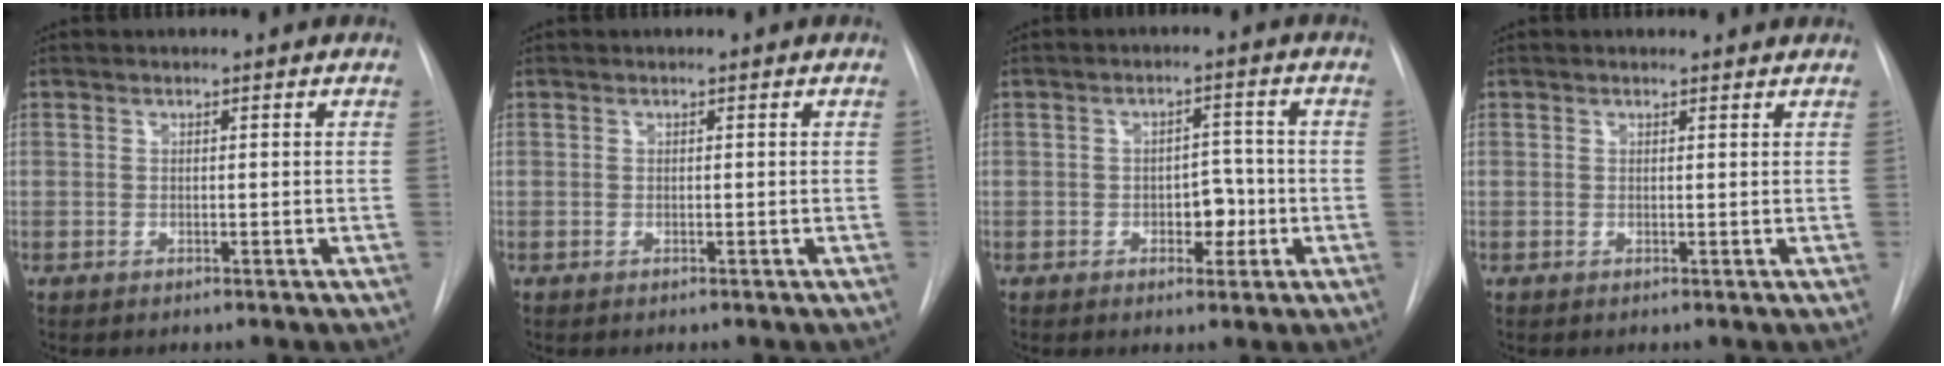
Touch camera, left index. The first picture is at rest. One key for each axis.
{"total": 0.0}
{"total": 4.2, "fx": -1.3, "fy": 2.5, "fz": 3.1, "tx": -0.035, "ty": 0.007, "tz": -0.015}
{"total": 1.2, "fx": 1.2, "fy": 0.3, "fz": -0.1, "tx": -0.013, "ty": -0.001, "tz": 0.010}